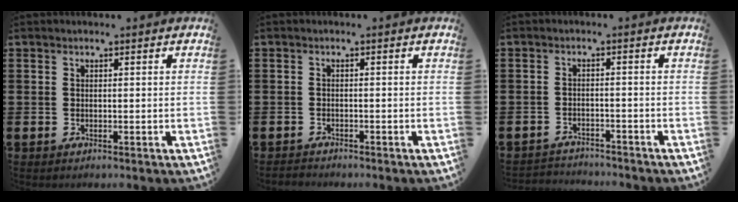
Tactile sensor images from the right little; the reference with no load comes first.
{"total": 0.7, "force": [-0.7, 0.1, 0.0], "torque": [-0.002, -0.001, -0.016]}
{"total": 2.1, "force": [-2.0, 0.2, -0.3], "torque": [-0.002, 0.002, -0.046]}